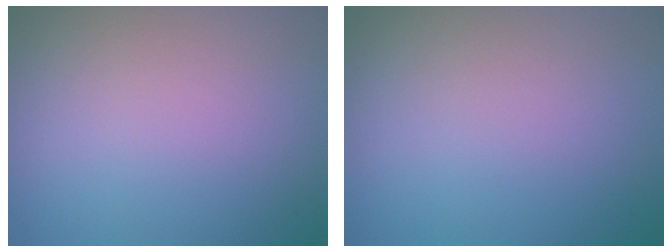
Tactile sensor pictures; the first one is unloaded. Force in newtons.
{"total": 0.0}